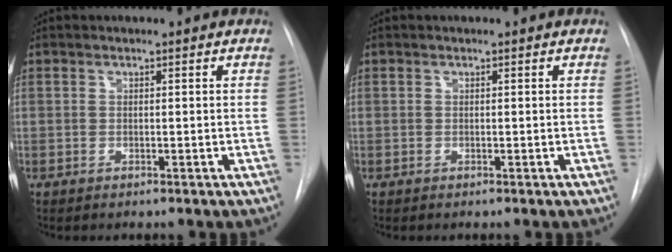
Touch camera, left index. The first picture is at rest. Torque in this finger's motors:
{"motor_torque": [-0.02, 0.02, 0.00, 0.00]}